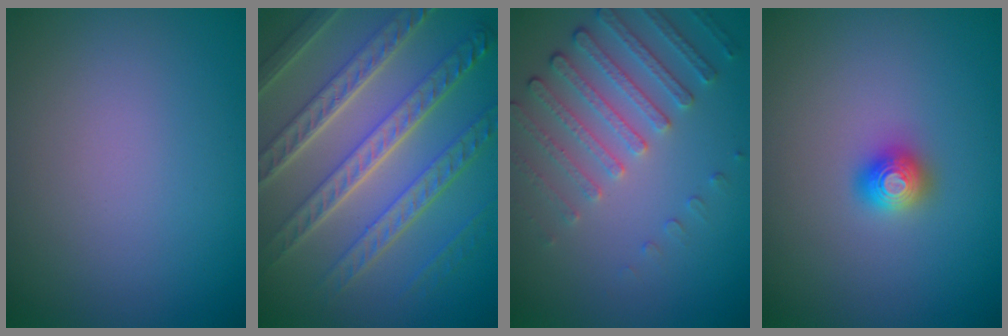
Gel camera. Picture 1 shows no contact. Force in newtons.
{"total": 9.0, "press": 6.4, "slide": 6.4}
{"total": 4.5, "press": 3.4, "slide": 2.9}
{"total": 2.0, "press": 2.0, "slide": 0.2}